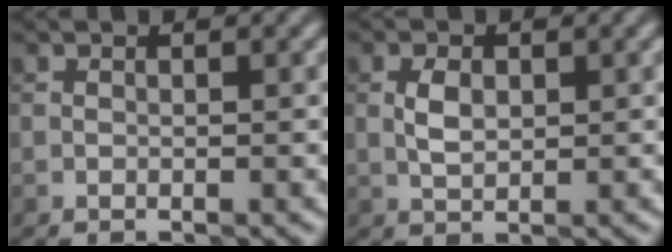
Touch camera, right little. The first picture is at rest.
{"total": 2.0, "force": [0.5, 1.2, 1.5], "torque": [-0.031, 0.005, 0.011]}